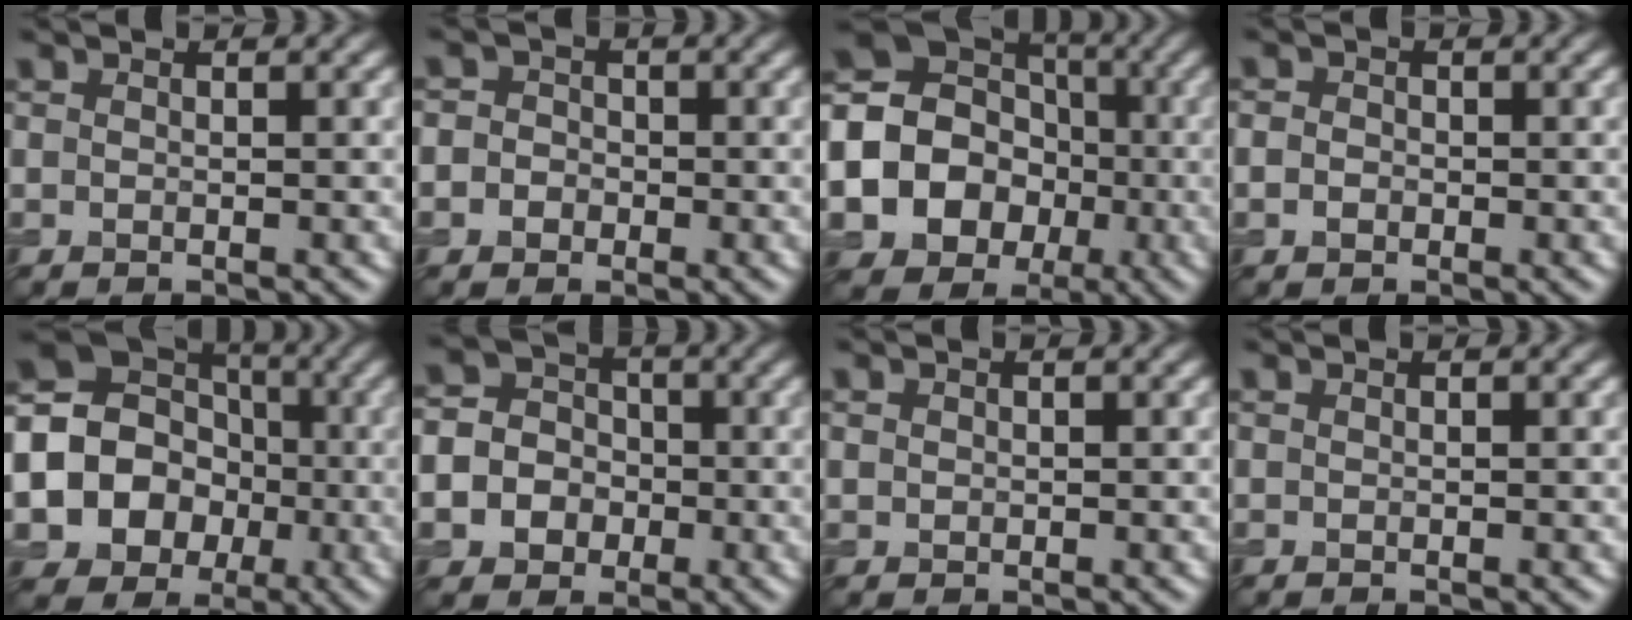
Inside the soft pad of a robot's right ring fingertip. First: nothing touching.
{"total": 2.9, "force": [-0.3, 2.7, 1.0], "torque": [0.014, 0.015, -0.035]}
{"total": 19.4, "force": [-4.2, 17.8, 6.3], "torque": [-0.167, -0.014, -0.099]}
{"total": 1.5, "force": [-0.3, 1.4, 0.7], "torque": [-0.006, 0.000, -0.013]}
{"total": 15.5, "force": [-3.0, 14.3, 5.2], "torque": [-0.126, -0.005, -0.070]}
{"total": 9.2, "force": [-2.9, 8.4, 2.4], "torque": [-0.057, -0.017, -0.074]}
{"total": 0.5, "force": [0.1, 0.5, 0.1], "torque": [0.002, -0.002, 0.002]}
{"total": 0.0}